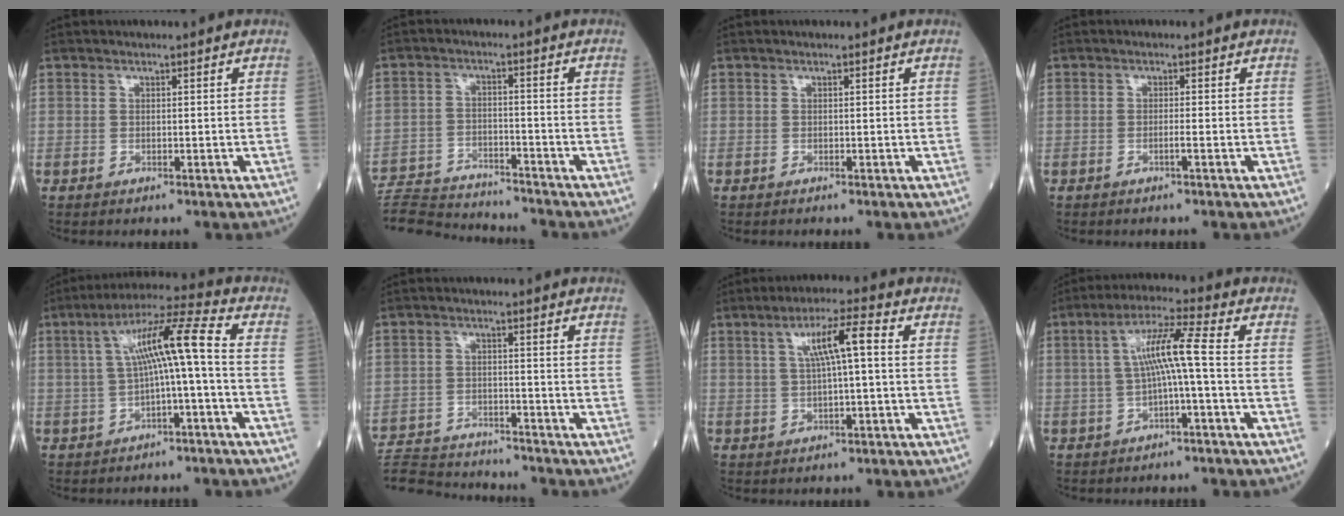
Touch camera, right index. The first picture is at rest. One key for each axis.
{"total": 12.0, "fx": -11.8, "fy": 0.7, "fz": 1.7, "tx": -0.032, "ty": 0.010, "tz": -0.197}
{"total": 0.0}
{"total": 1.0, "fx": -0.5, "fy": -0.2, "fz": 0.9, "tx": -0.015, "ty": 0.001, "tz": -0.011}
{"total": 9.3, "fx": 0.1, "fy": 0.1, "fz": 9.3, "tx": -0.158, "ty": 0.032, "tz": 0.002}
{"total": 12.6, "fx": -12.1, "fy": 2.0, "fz": 2.8, "tx": -0.057, "ty": 0.007, "tz": -0.190}
{"total": 6.5, "fx": 1.3, "fy": 0.3, "fz": 6.3, "tx": -0.114, "ty": 0.016, "tz": 0.024}
{"total": 7.1, "fx": -0.4, "fy": -0.5, "fz": 7.1, "tx": -0.130, "ty": 0.022, "tz": -0.006}